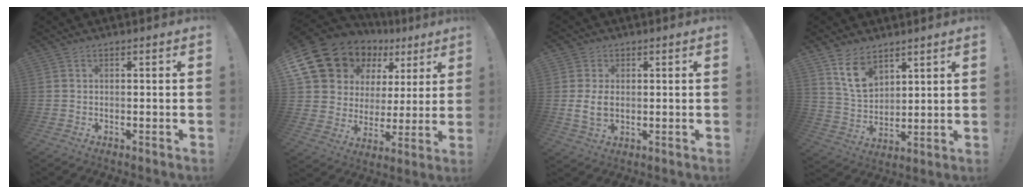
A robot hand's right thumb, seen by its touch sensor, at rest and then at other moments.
{"total": 15.8, "force": [10.9, 9.8, 5.9], "torque": [-0.099, -0.078, 0.218]}
{"total": 6.2, "force": [0.5, 4.6, 4.1], "torque": [-0.062, -0.005, 0.007]}
{"total": 10.9, "force": [7.1, 6.5, 5.1], "torque": [-0.083, -0.035, 0.140]}